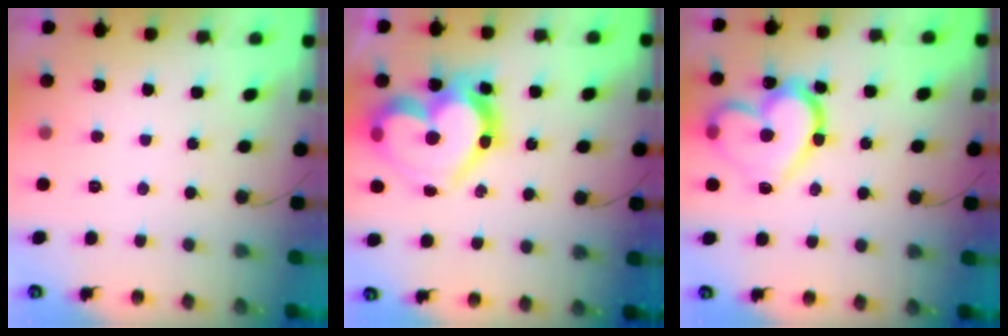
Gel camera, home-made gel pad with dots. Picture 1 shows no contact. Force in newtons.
{"total": 21.4, "press": 21.3, "slide": 2.6}
{"total": 17.6, "press": 17.6, "slide": 1.6}